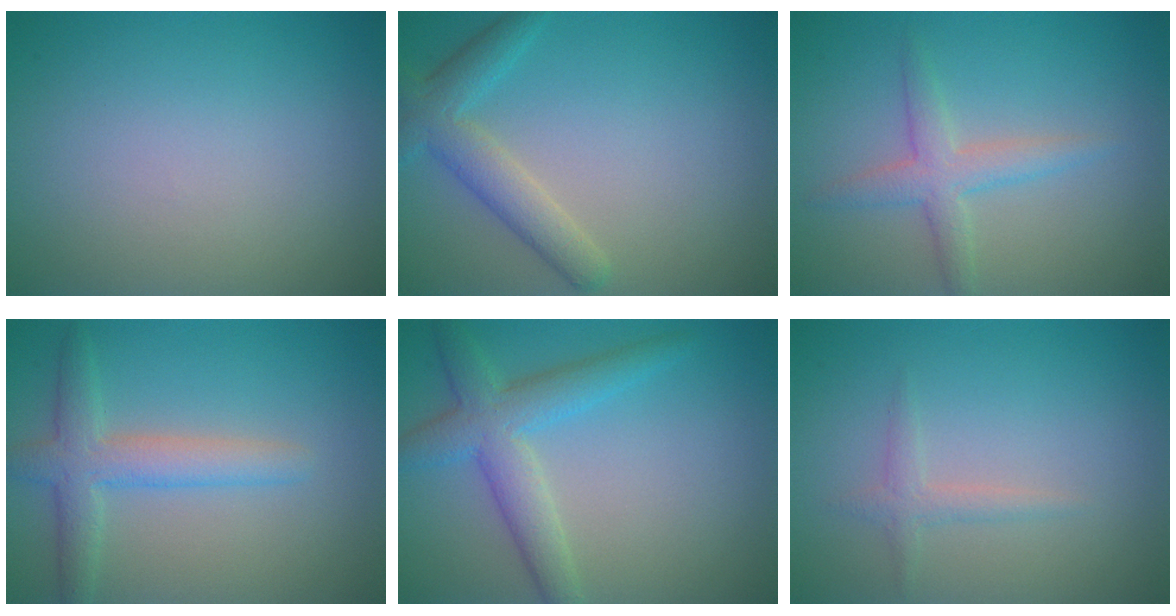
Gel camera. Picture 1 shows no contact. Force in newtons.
{"total": 3.7, "press": 3.7, "slide": 0.1}
{"total": 2.8, "press": 2.8, "slide": 0.1}
{"total": 3.8, "press": 3.8, "slide": 0.1}
{"total": 4.6, "press": 4.6, "slide": 0.0}
{"total": 1.3, "press": 1.3, "slide": 0.1}